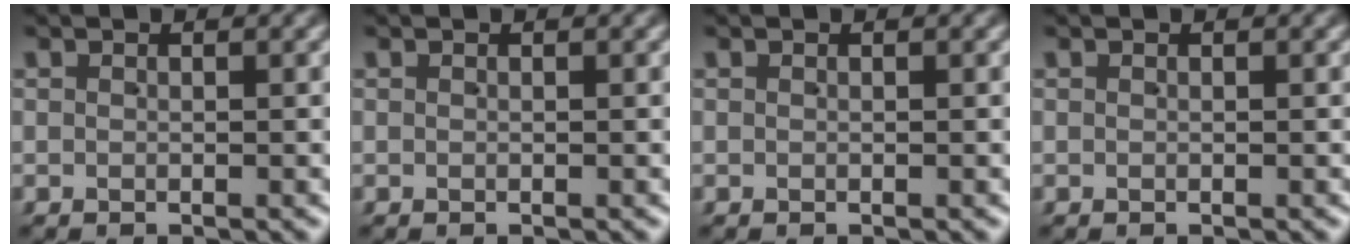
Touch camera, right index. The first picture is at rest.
{"total": 0.0}
{"total": 0.0}
{"total": 0.0}